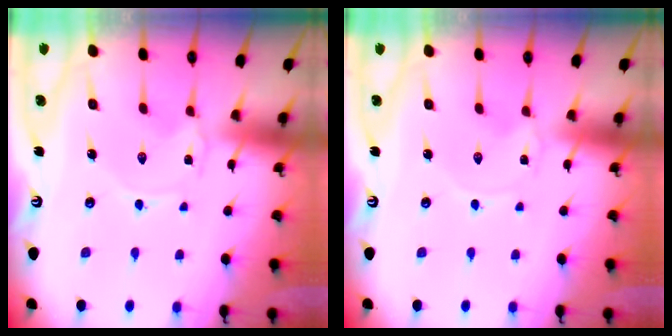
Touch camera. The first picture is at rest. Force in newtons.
{"total": 0.0}